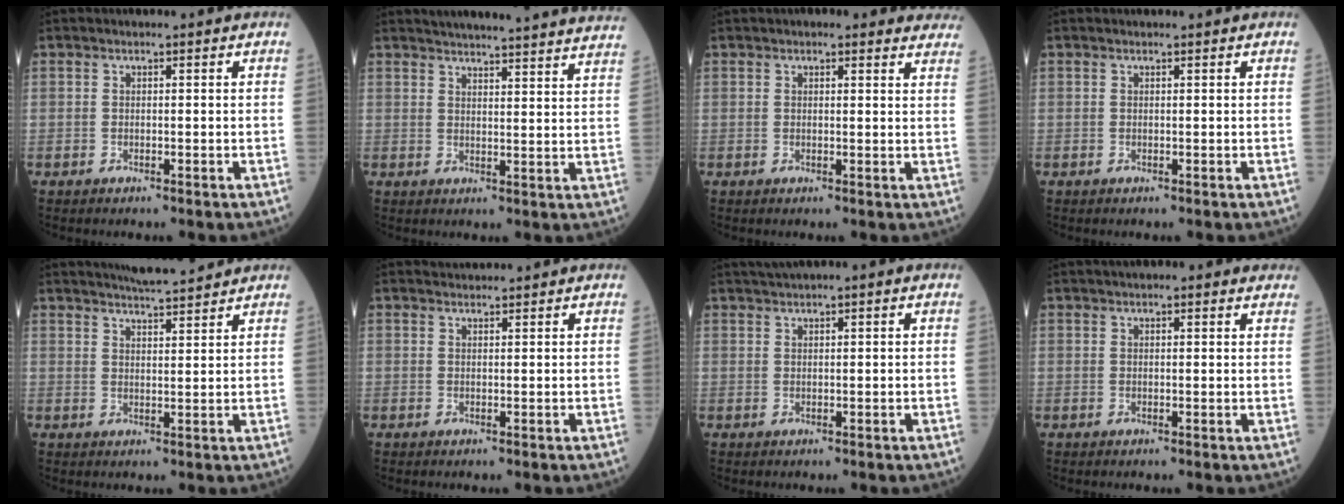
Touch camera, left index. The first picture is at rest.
{"total": 25.5, "force": [24.2, 0.7, 8.0], "torque": [-0.113, -0.040, 0.286]}
{"total": 9.2, "force": [8.4, 2.0, 3.1], "torque": [-0.010, 0.003, 0.071]}
{"total": 0.8, "force": [0.8, 0.0, 0.2], "torque": [-0.009, 0.011, 0.013]}
{"total": 6.5, "force": [6.1, 0.0, 2.2], "torque": [-0.044, 0.011, 0.094]}
{"total": 1.1, "force": [1.0, -0.1, -0.2], "torque": [-0.007, 0.011, 0.024]}
{"total": 2.2, "force": [1.5, -0.1, 1.7], "torque": [-0.035, 0.017, 0.030]}
{"total": 4.8, "force": [3.8, 1.1, 2.8], "torque": [-0.034, 0.027, 0.045]}